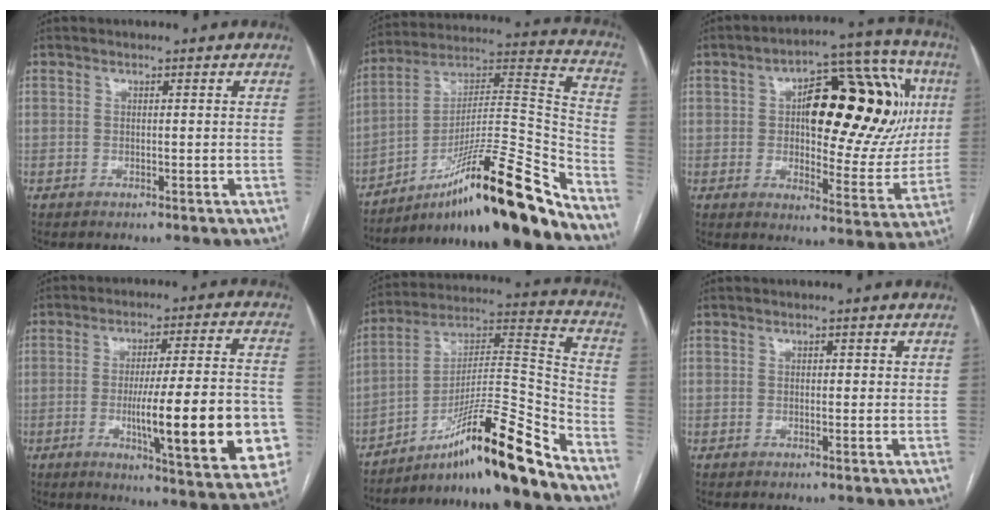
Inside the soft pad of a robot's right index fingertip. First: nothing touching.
{"total": 23.5, "force": [-17.0, 0.2, 16.2], "torque": [-0.233, 0.014, -0.283]}
{"total": 23.4, "force": [5.1, 9.7, 20.7], "torque": [-0.278, 0.045, 0.076]}
{"total": 20.9, "force": [-4.5, 2.5, 20.3], "torque": [-0.231, 0.000, -0.052]}
{"total": 19.0, "force": [-14.1, -1.0, 12.8], "torque": [-0.219, 0.019, -0.235]}
{"total": 0.9, "force": [0.3, 0.5, 0.6], "torque": [-0.006, 0.003, 0.003]}